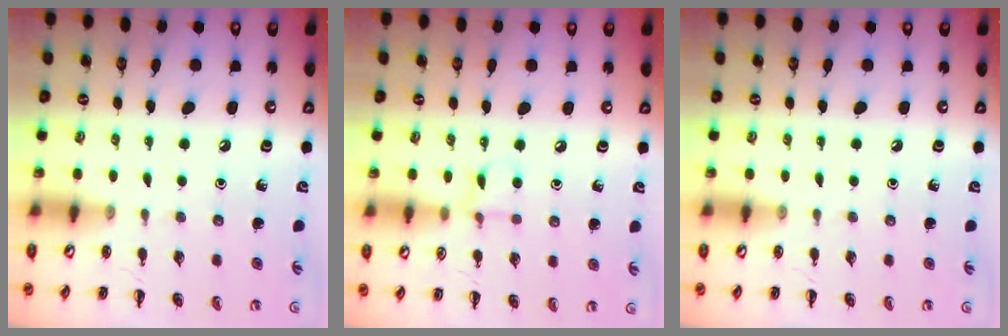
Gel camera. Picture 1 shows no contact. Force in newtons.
{"total": 6.0, "press": 5.7, "slide": 2.0}
{"total": 0.0}